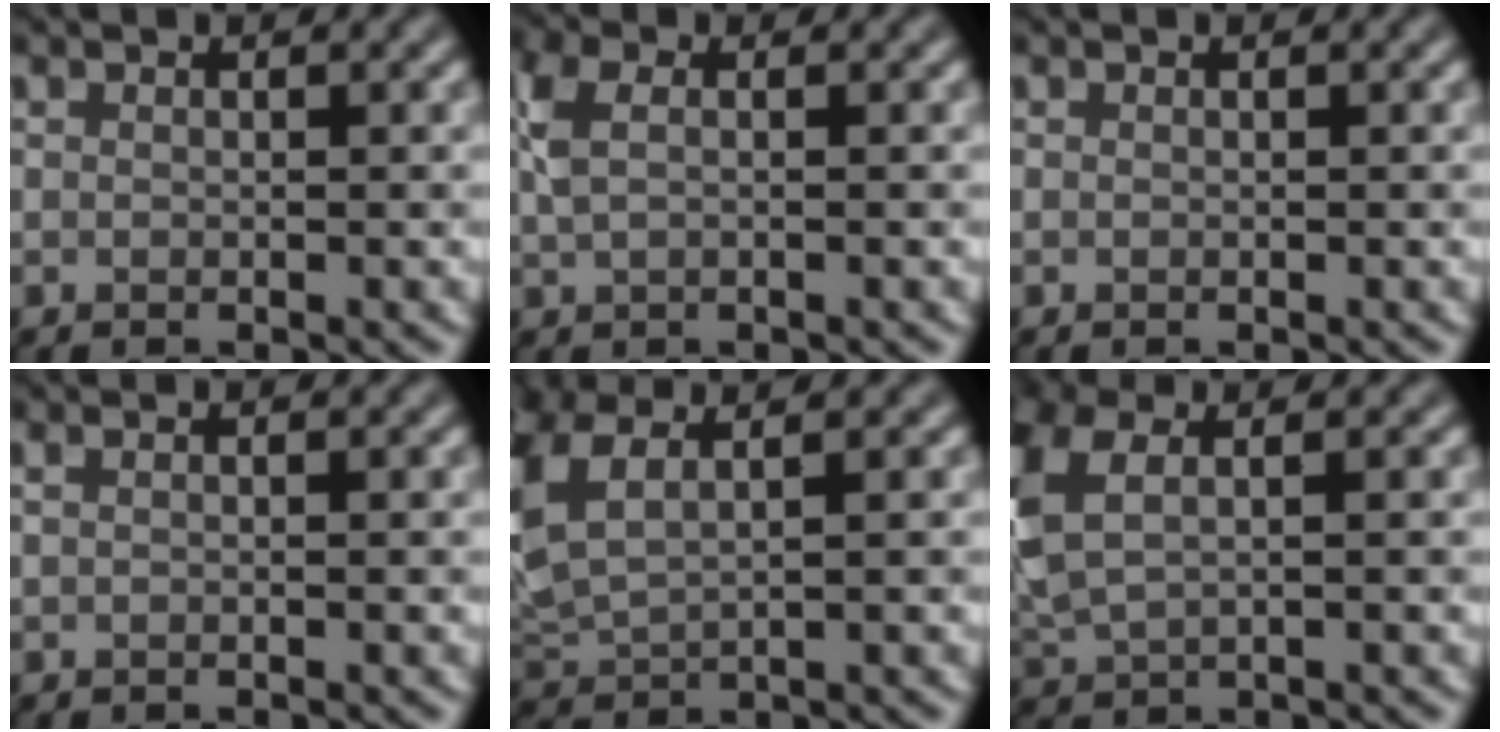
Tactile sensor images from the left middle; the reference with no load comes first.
{"total": 2.5, "force": [0.7, 1.3, 2.0], "torque": [-0.050, 0.008, 0.010]}
{"total": 0.0}
{"total": 0.9, "force": [0.3, 0.3, 0.8], "torque": [-0.013, 0.002, -0.001]}
{"total": 6.1, "force": [2.4, 2.8, 4.8], "torque": [-0.141, 0.013, 0.050]}
{"total": 5.1, "force": [1.7, 2.5, 4.2], "torque": [-0.121, 0.003, 0.038]}